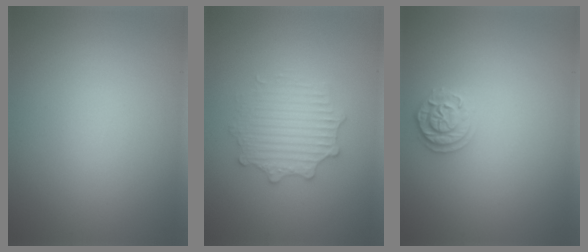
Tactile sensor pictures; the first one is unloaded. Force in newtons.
{"total": 3.0, "press": 2.9, "slide": 0.4}
{"total": 1.9, "press": 1.9, "slide": 0.3}